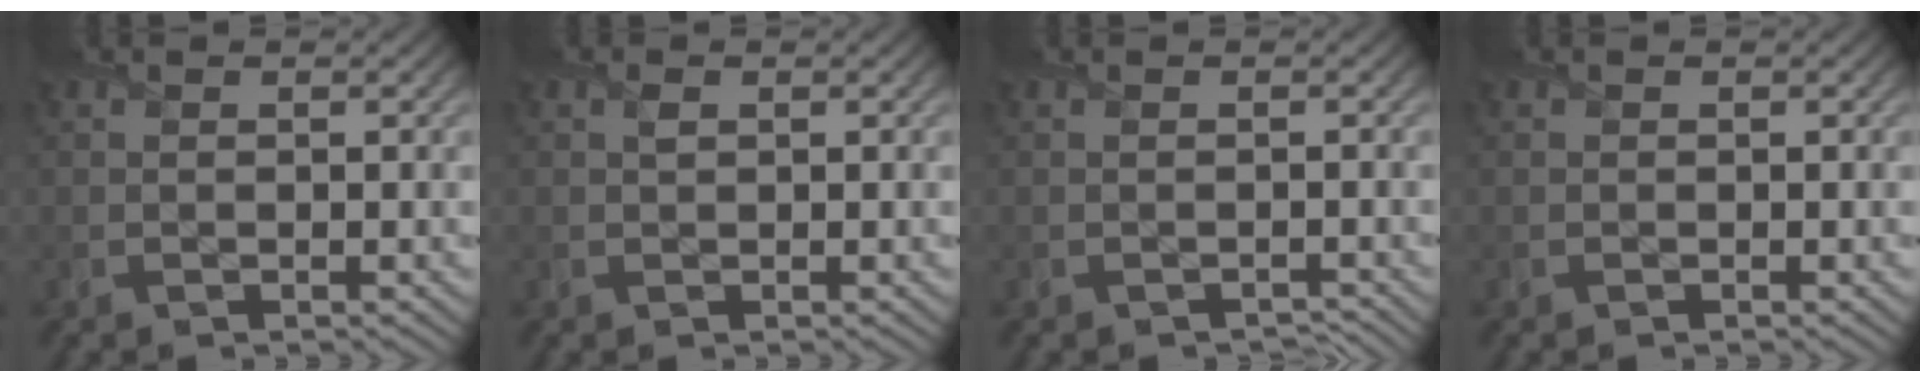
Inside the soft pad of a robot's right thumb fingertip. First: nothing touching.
{"total": 0.7, "force": [0.3, 0.4, 0.4], "torque": [-0.010, 0.000, 0.005]}
{"total": 0.7, "force": [-0.7, 0.2, 0.0], "torque": [0.005, -0.003, -0.013]}
{"total": 0.0}